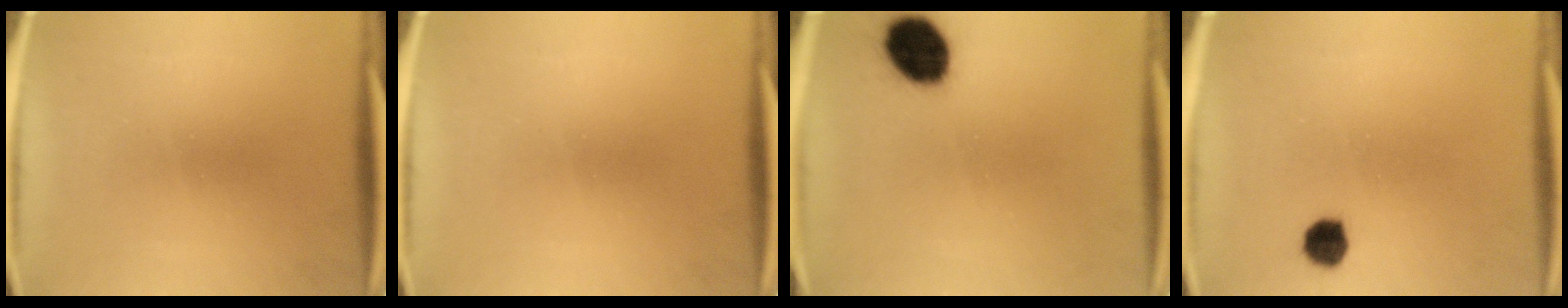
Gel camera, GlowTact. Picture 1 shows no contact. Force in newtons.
{"total": 0.0}
{"total": 11.9}
{"total": 4.2}